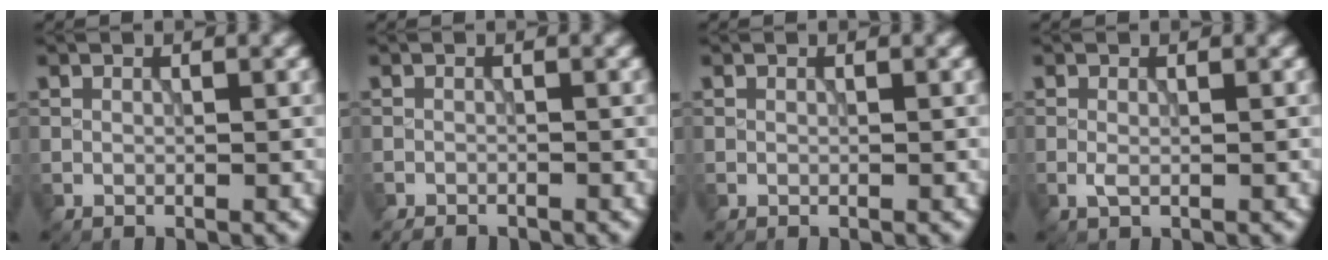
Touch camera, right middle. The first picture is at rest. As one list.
[{"total": 1.7, "force": [-1.6, 0.4, 0.3], "torque": [-0.002, -0.005, -0.029]}, {"total": 0.0}, {"total": 0.9, "force": [-0.3, 0.3, 0.8], "torque": [-0.020, -0.003, -0.006]}]